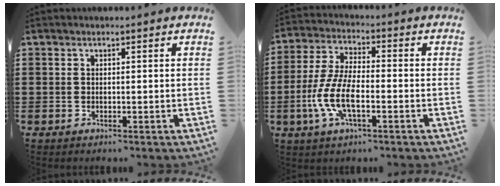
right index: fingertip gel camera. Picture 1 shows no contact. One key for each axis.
{"total": 8.8, "fx": -3.0, "fy": 3.1, "fz": 7.6, "tx": -0.182, "ty": -0.015, "tz": -0.061}